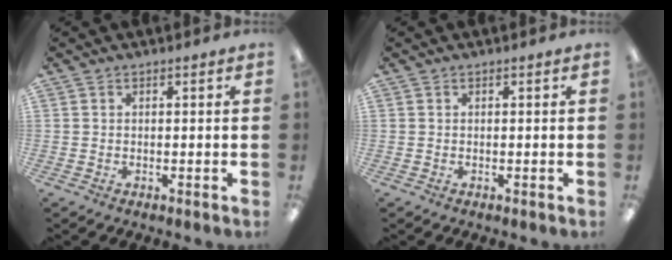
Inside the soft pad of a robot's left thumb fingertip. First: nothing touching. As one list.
[{"total": 0.0}]